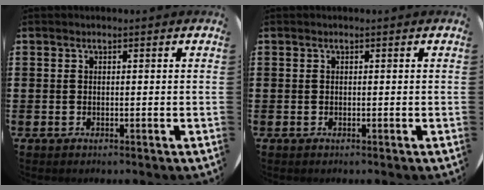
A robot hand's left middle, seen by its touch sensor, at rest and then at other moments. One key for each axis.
{"total": 0.0}